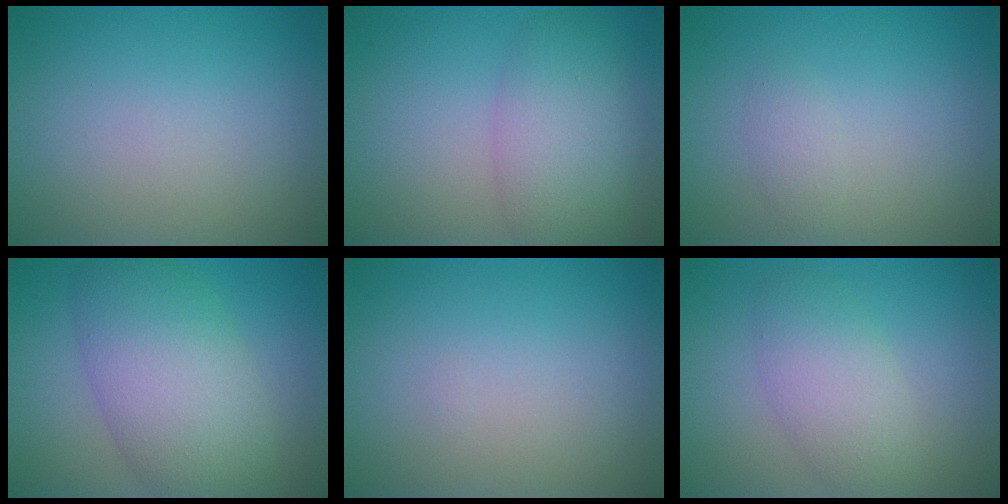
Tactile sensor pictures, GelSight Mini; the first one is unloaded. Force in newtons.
{"total": 5.0, "press": 5.0, "slide": 0.3}
{"total": 1.1, "press": 1.1, "slide": 0.0}
{"total": 8.6, "press": 8.6, "slide": 0.2}
{"total": 0.0}
{"total": 3.9, "press": 3.9, "slide": 0.2}